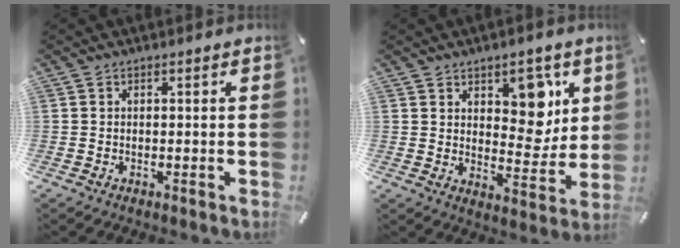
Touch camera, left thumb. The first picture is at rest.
{"total": 10.3, "force": [4.9, 6.6, 6.3], "torque": [-0.061, -0.033, 0.080]}